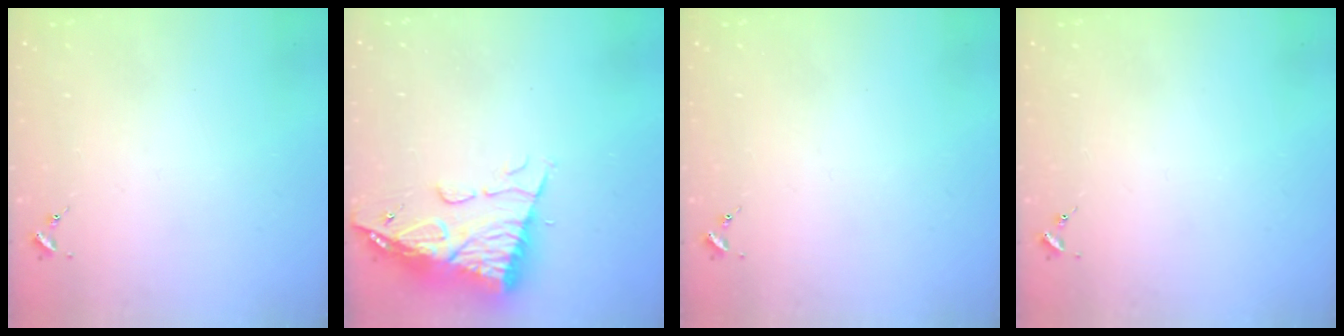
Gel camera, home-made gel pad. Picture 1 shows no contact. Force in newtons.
{"total": 11.7, "press": 11.6, "slide": 1.1}
{"total": 0.0}
{"total": 0.0}